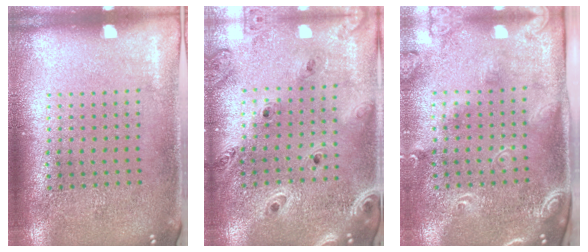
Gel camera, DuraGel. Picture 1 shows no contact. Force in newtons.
{"total": 1.2, "press": 1.2, "slide": 0.2}
{"total": 2.4, "press": 1.8, "slide": 1.6}